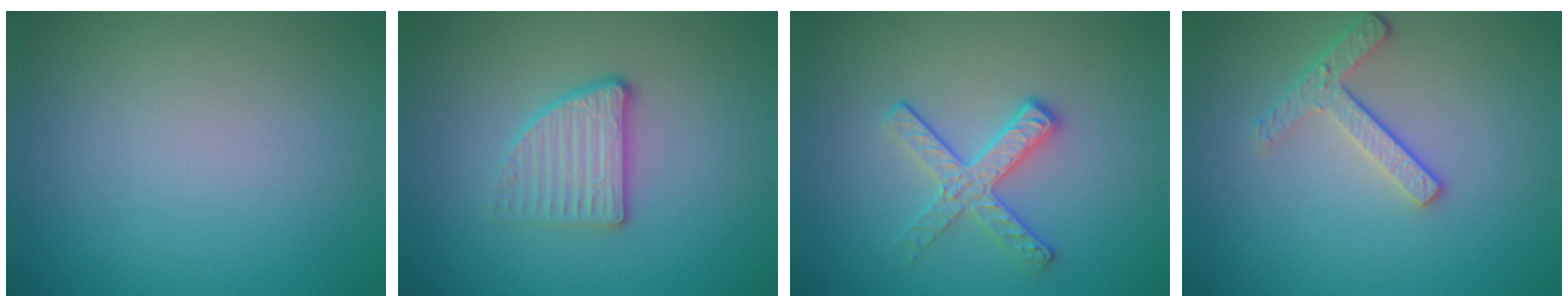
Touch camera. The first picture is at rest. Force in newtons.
{"total": 2.9, "press": 2.5, "slide": 1.4}
{"total": 2.9, "press": 2.6, "slide": 1.4}
{"total": 2.6, "press": 2.2, "slide": 1.3}